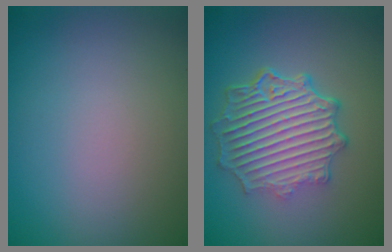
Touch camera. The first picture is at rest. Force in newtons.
{"total": 6.8, "press": 5.1, "slide": 4.5}